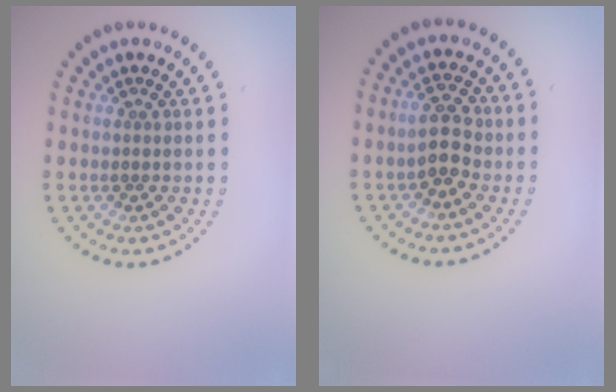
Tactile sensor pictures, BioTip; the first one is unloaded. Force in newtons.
{"total": 2.9, "press": 2.8, "slide": 0.7}